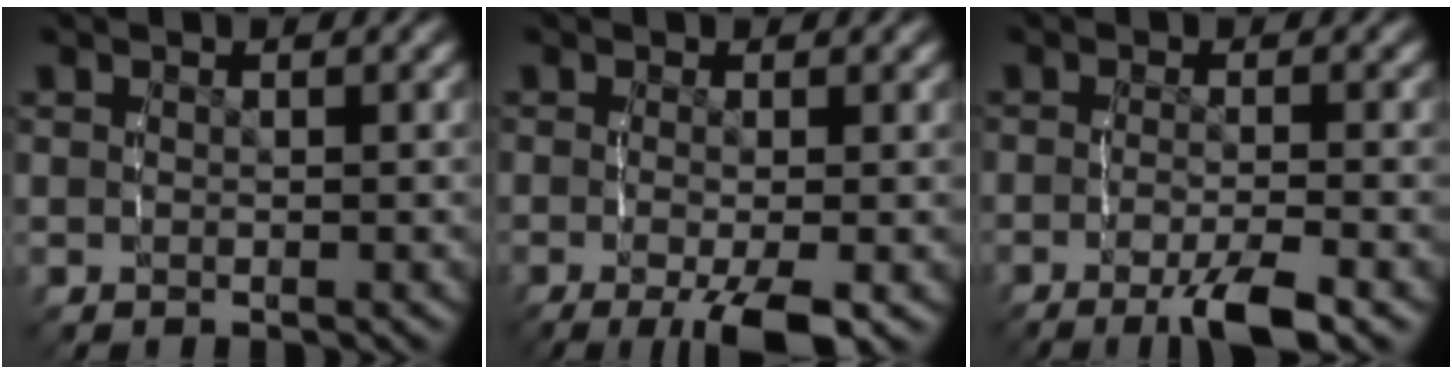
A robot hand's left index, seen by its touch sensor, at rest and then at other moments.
{"total": 5.1, "force": [-2.7, 1.3, 4.1], "torque": [-0.066, -0.022, -0.035]}
{"total": 4.2, "force": [-2.7, 0.6, 3.2], "torque": [-0.055, -0.006, -0.044]}